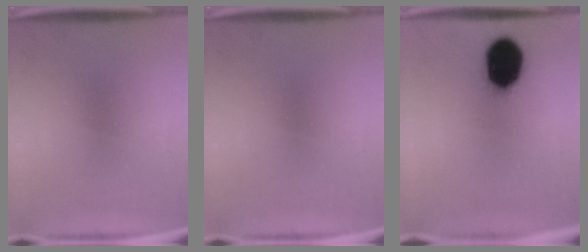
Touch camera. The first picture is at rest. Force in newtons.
{"total": 0.0}
{"total": 17.4}